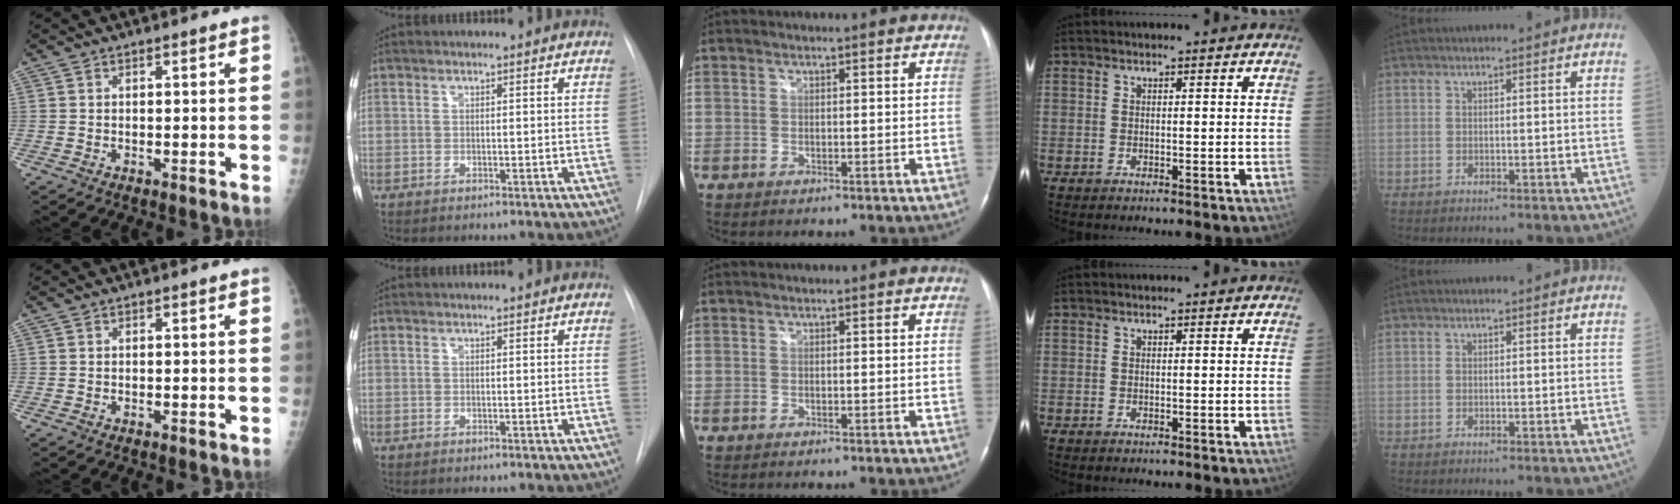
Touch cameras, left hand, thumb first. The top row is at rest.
{}